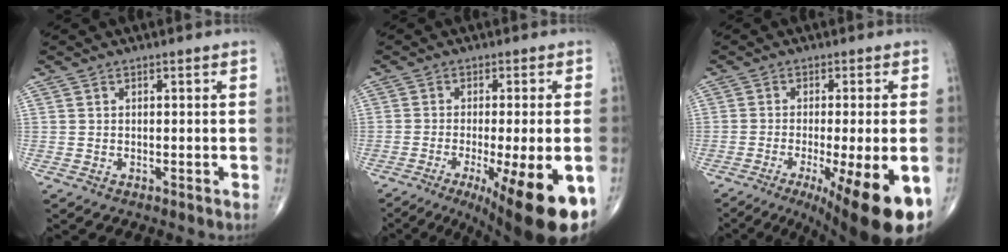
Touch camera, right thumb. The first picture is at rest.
{"total": 18.7, "force": [-7.9, 4.1, 16.4], "torque": [-0.183, -0.016, -0.105]}
{"total": 17.9, "force": [-7.7, 3.6, 15.8], "torque": [-0.177, -0.018, -0.104]}